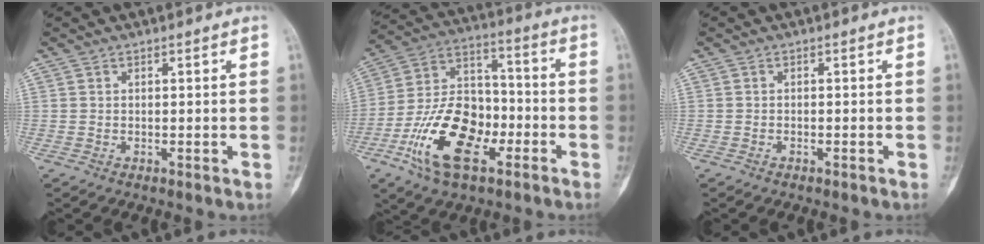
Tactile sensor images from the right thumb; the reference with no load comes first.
{"total": 18.3, "force": [-7.6, 9.8, 13.4], "torque": [-0.231, 0.047, -0.141]}
{"total": 0.6, "force": [-0.4, 0.1, 0.3], "torque": [-0.014, 0.005, -0.005]}